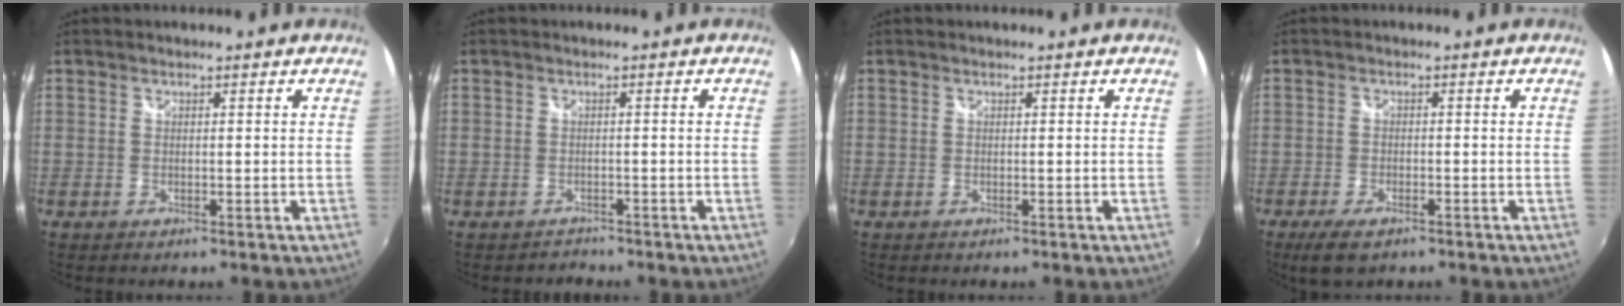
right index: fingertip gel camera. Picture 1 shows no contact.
{"total": 2.0, "force": [-1.5, 1.2, -0.5], "torque": [0.004, 0.008, -0.023]}
{"total": 0.0}
{"total": 5.3, "force": [-3.7, 2.0, 3.2], "torque": [-0.081, -0.017, -0.065]}